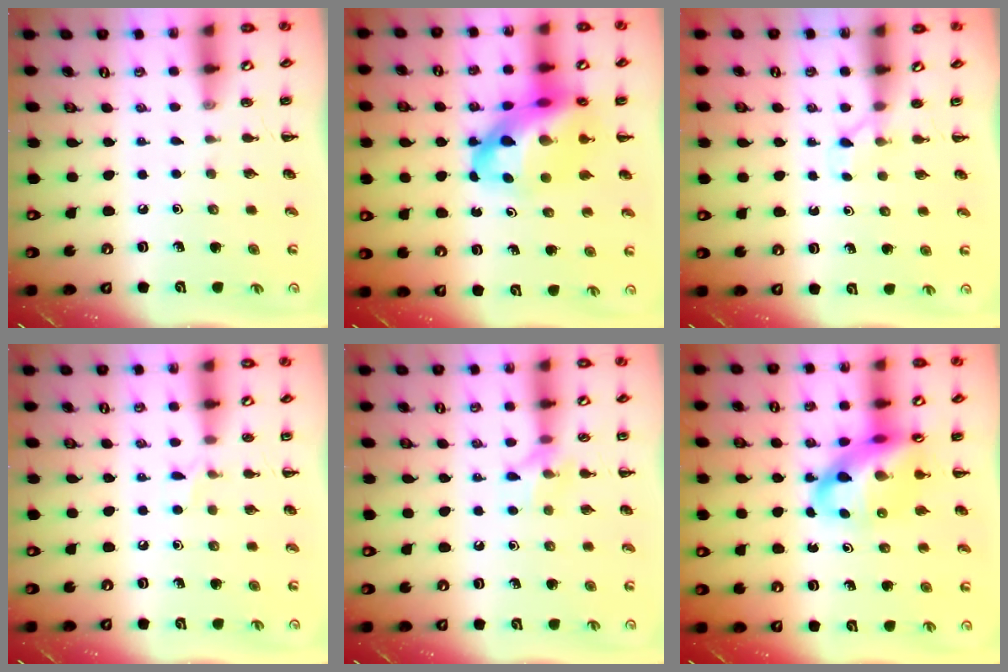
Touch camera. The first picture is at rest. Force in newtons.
{"total": 17.9, "press": 17.4, "slide": 4.2}
{"total": 2.4, "press": 2.3, "slide": 0.7}
{"total": 5.3, "press": 5.0, "slide": 1.8}
{"total": 7.2, "press": 7.1, "slide": 1.2}
{"total": 13.6, "press": 13.1, "slide": 3.7}